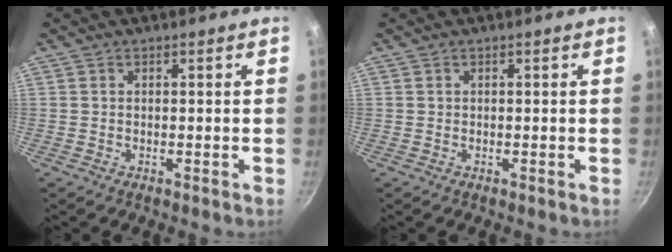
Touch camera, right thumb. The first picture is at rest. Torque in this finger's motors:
{"motor_torque": [-0.28, 0.11, 0.34, -0.20, -0.02]}